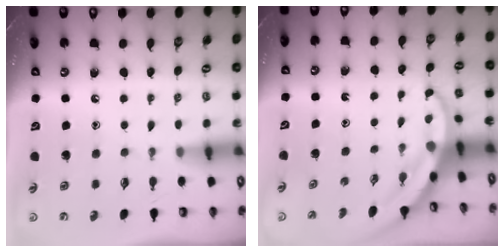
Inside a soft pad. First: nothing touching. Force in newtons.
{"total": 3.8, "press": 3.8, "slide": 0.5}